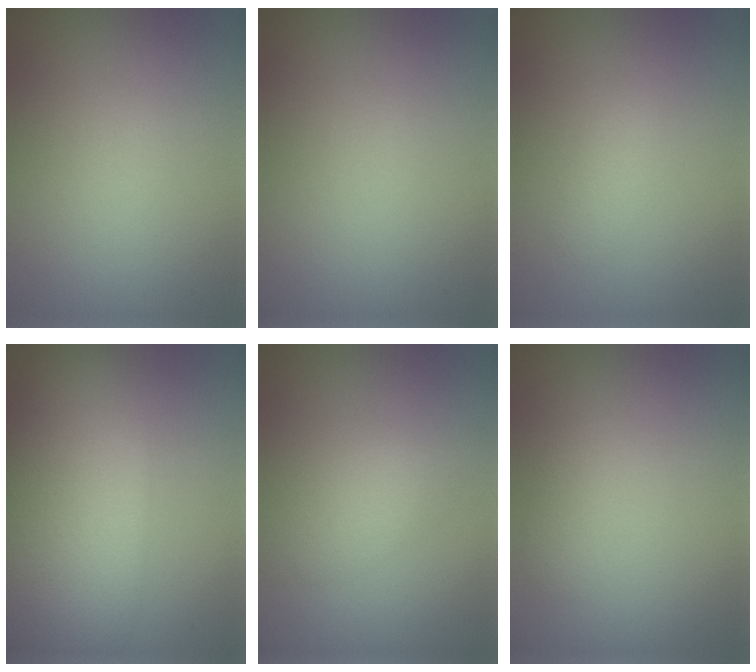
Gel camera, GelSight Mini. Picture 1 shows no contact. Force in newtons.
{"total": 0.0}
{"total": 1.2, "press": 1.2, "slide": 0.0}
{"total": 10.4, "press": 10.4, "slide": 0.8}
{"total": 2.4, "press": 2.4, "slide": 0.1}
{"total": 1.5, "press": 1.5, "slide": 0.1}